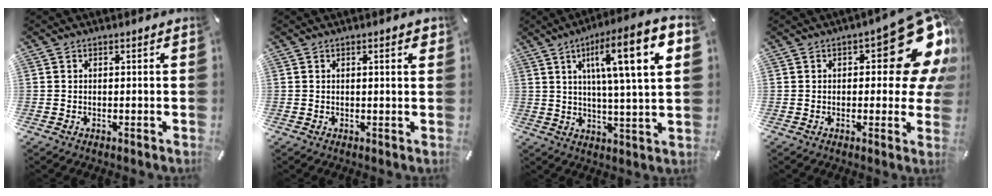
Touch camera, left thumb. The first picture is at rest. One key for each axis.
{"total": 1.9, "fx": 0.6, "fy": 0.3, "fz": 1.7, "tx": -0.027, "ty": 0.000, "tz": 0.007}
{"total": 16.1, "fx": 5.8, "fy": 2.6, "fz": 14.8, "tx": -0.238, "ty": -0.015, "tz": 0.078}
{"total": 18.0, "fx": 6.9, "fy": 7.5, "fz": 14.9, "tx": -0.172, "ty": -0.053, "tz": 0.110}